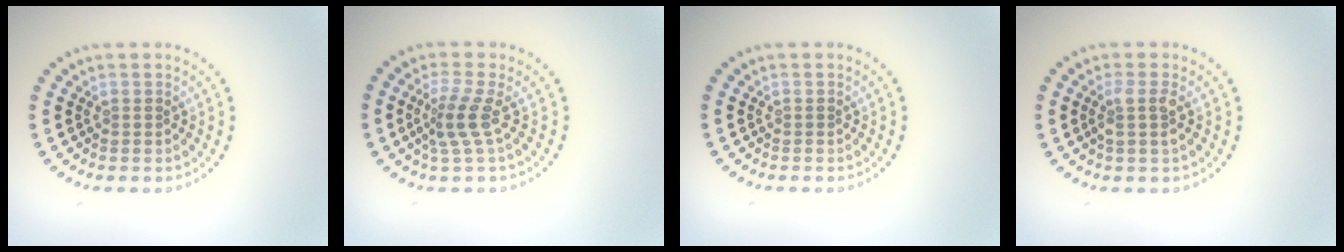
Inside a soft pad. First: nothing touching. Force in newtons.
{"total": 2.6, "press": 1.8, "slide": 1.8}
{"total": 0.0}
{"total": 1.8, "press": 1.5, "slide": 1.0}